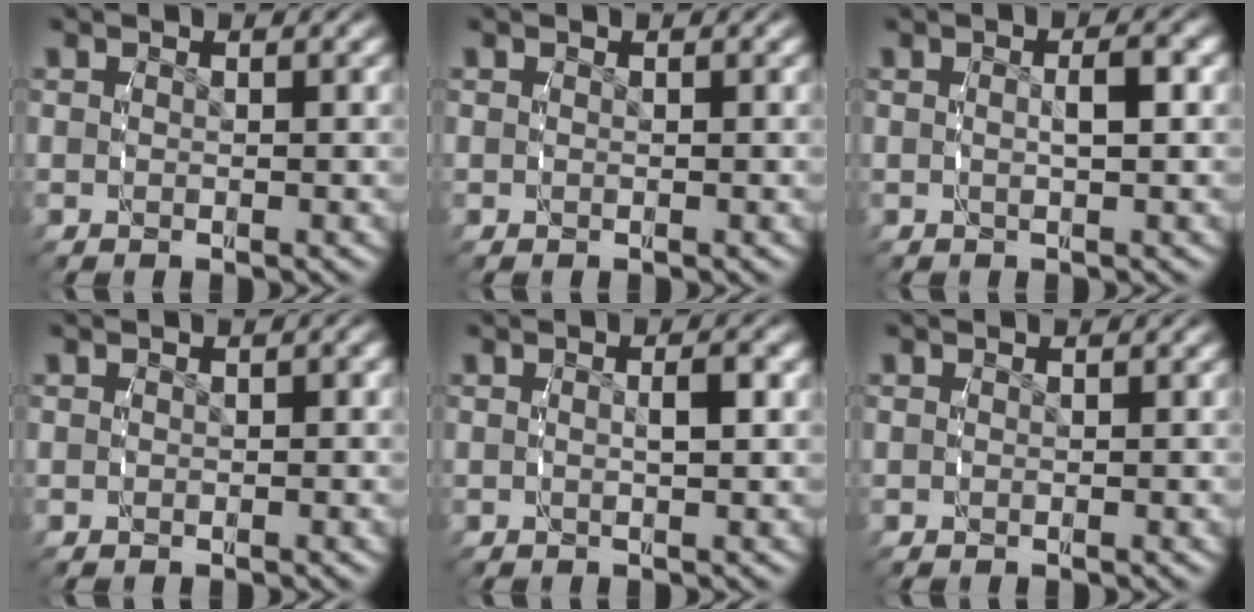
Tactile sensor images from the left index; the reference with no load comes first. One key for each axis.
{"total": 0.0}
{"total": 1.8, "fx": -0.1, "fy": 0.1, "fz": 1.8, "tx": -0.029, "ty": 0.001, "tz": -0.001}
{"total": 0.0}
{"total": 1.3, "fx": -0.2, "fy": 0.0, "fz": 1.3, "tx": -0.024, "ty": -0.003, "tz": -0.001}
{"total": 0.0}